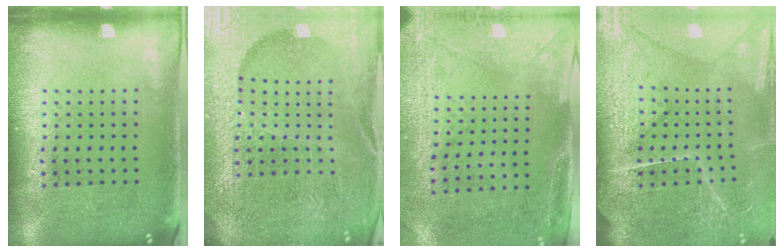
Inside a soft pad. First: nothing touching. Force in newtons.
{"total": 5.9, "press": 5.2, "slide": 2.8}
{"total": 2.9, "press": 2.3, "slide": 1.8}
{"total": 4.5, "press": 4.0, "slide": 2.1}